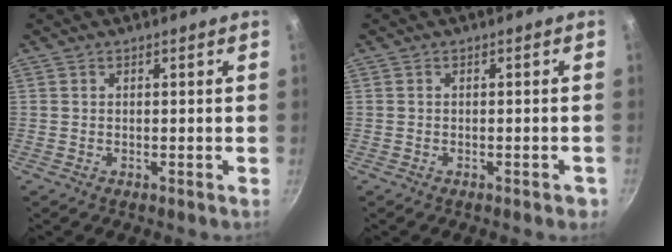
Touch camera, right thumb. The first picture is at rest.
{"total": 1.8, "force": [-1.0, 0.7, 1.3], "torque": [-0.013, 0.013, -0.006]}